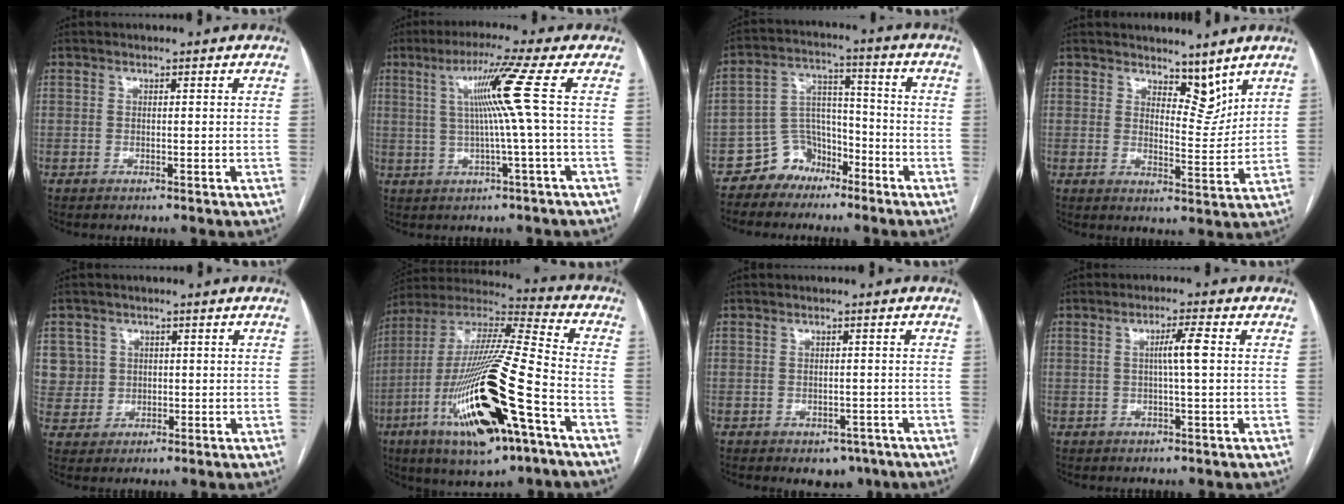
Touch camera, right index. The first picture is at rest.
{"total": 8.0, "force": [1.3, -2.5, 7.5], "torque": [-0.128, 0.009, 0.031]}
{"total": 7.2, "force": [-5.1, 5.0, 0.7], "torque": [-0.009, 0.033, -0.089]}
{"total": 5.2, "force": [4.3, 2.1, 2.0], "torque": [-0.022, -0.008, 0.074]}
{"total": 6.5, "force": [1.9, 6.2, 0.1], "torque": [0.002, 0.017, 0.050]}
{"total": 25.7, "force": [-9.8, 4.3, 23.4], "torque": [-0.464, -0.038, -0.167]}
{"total": 3.5, "force": [-1.9, 2.6, 1.3], "torque": [-0.002, 0.005, -0.016]}
{"total": 3.8, "force": [0.4, -0.2, 3.8], "torque": [-0.068, 0.002, 0.007]}